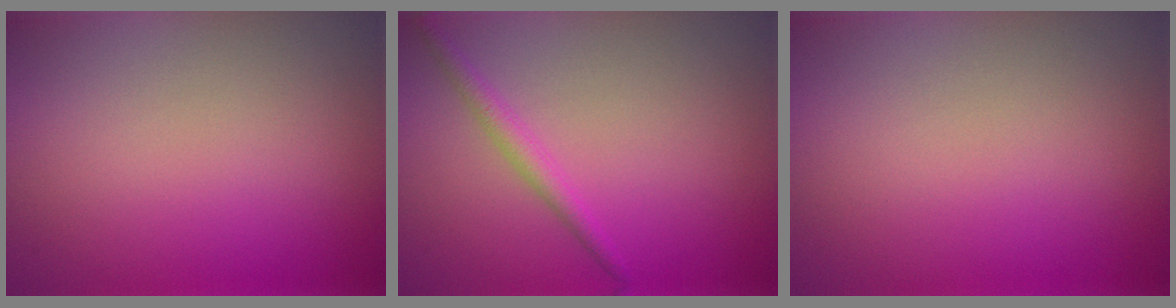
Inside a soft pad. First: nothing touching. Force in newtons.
{"total": 1.8, "press": 1.8, "slide": 0.0}
{"total": 0.0}